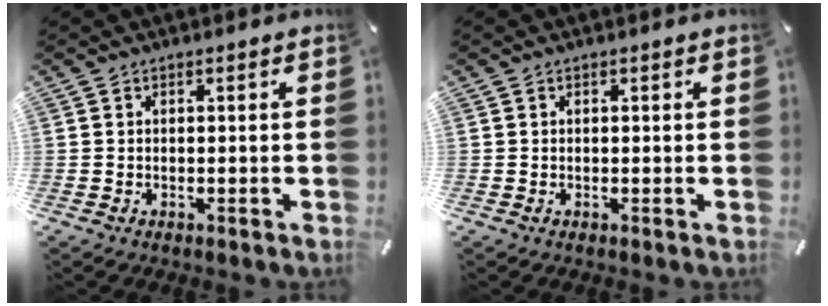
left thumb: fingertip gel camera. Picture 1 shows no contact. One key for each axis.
{"total": 0.0}